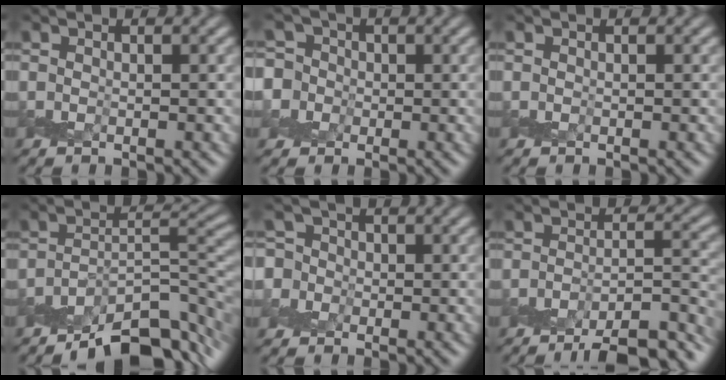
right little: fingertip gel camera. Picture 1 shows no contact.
{"total": 5.9, "force": [-0.8, 5.6, 1.6], "torque": [-0.034, 0.024, -0.053]}
{"total": 0.0}
{"total": 9.2, "force": [-6.9, 2.9, 5.4], "torque": [-0.071, -0.003, -0.119]}
{"total": 4.3, "force": [-0.6, 4.0, 1.2], "torque": [-0.015, 0.024, -0.045]}
{"total": 11.1, "force": [-9.7, 2.3, 4.9], "torque": [-0.060, -0.002, -0.129]}